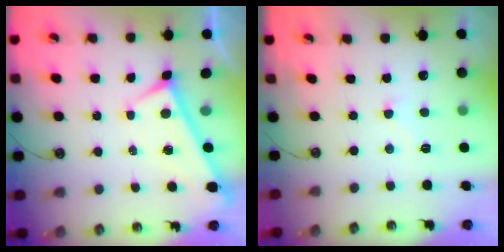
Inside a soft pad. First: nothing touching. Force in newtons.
{"total": 1.9, "press": 1.8, "slide": 0.6}